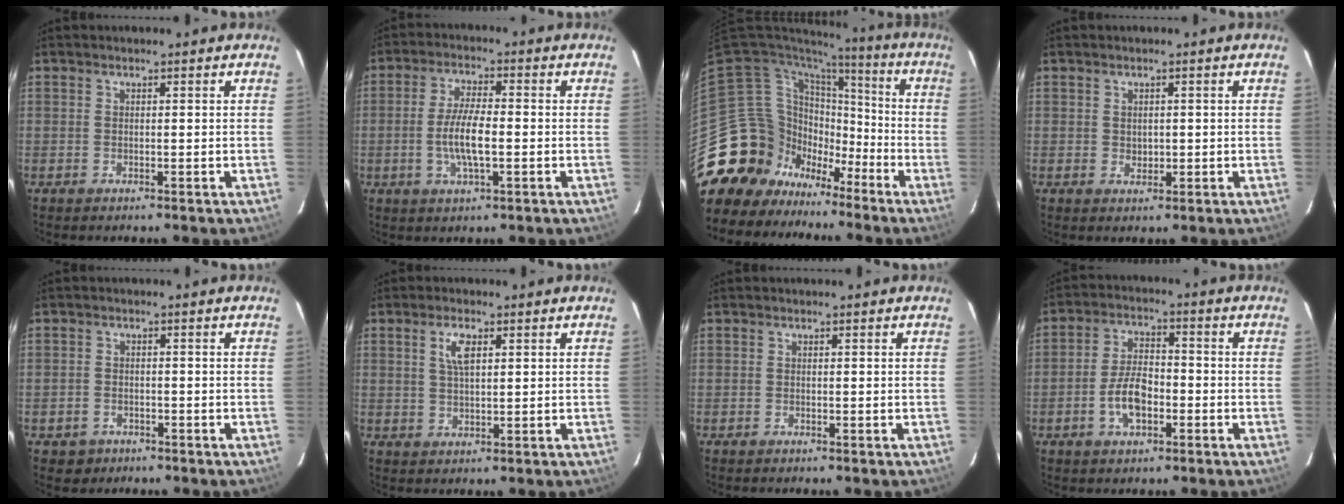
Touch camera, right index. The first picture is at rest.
{"total": 7.3, "force": [-1.4, 2.1, 6.8], "torque": [-0.134, -0.002, -0.027]}
{"total": 19.2, "force": [-10.3, 15.5, 4.7], "torque": [-0.140, 0.047, -0.165]}
{"total": 1.7, "force": [0.2, 1.6, 0.6], "torque": [-0.006, 0.001, 0.008]}
{"total": 3.2, "force": [-1.7, 2.7, 0.4], "torque": [-0.021, 0.005, -0.023]}
{"total": 3.9, "force": [1.5, 1.5, 3.2], "torque": [-0.062, 0.005, 0.030]}
{"total": 0.0}
{"total": 7.4, "force": [-2.7, 3.9, 5.7], "torque": [-0.115, 0.010, -0.045]}